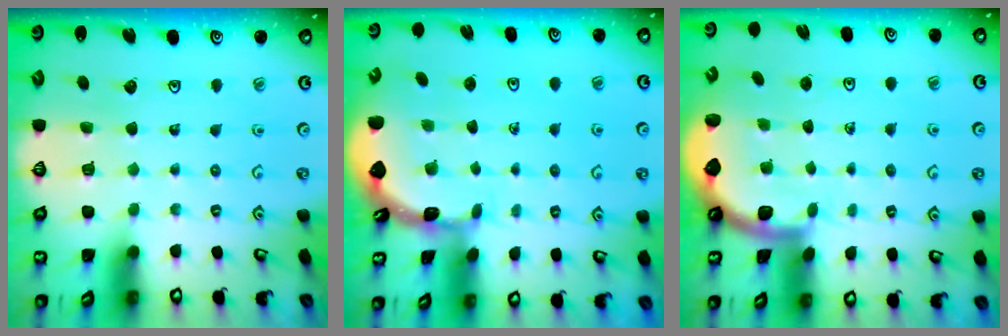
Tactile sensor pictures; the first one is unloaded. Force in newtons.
{"total": 1.8, "press": 1.8, "slide": 0.2}
{"total": 1.6, "press": 1.6, "slide": 0.1}